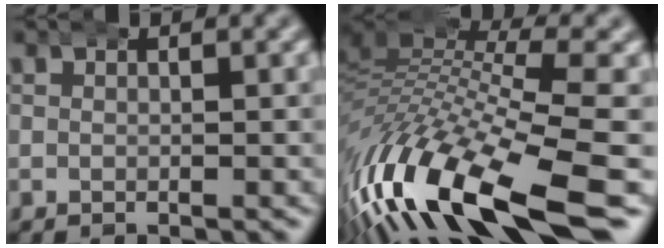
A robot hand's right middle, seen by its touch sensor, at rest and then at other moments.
{"total": 13.7, "force": [-4.3, 7.2, 10.8], "torque": [-0.231, -0.038, -0.056]}